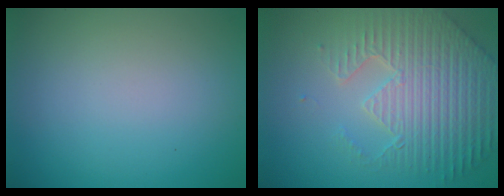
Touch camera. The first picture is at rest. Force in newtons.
{"total": 7.0, "press": 5.4, "slide": 4.4}